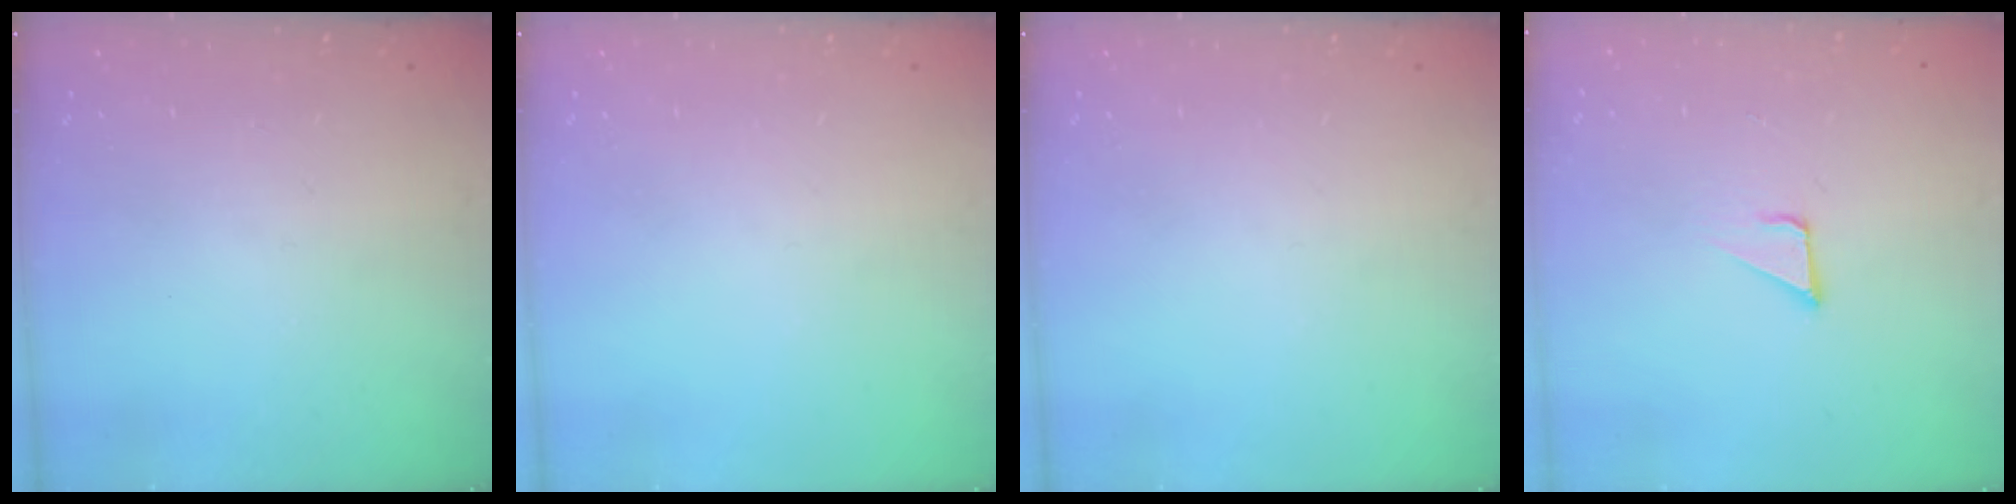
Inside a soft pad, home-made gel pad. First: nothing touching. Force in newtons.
{"total": 0.0}
{"total": 0.0}
{"total": 2.4, "press": 2.4, "slide": 0.1}